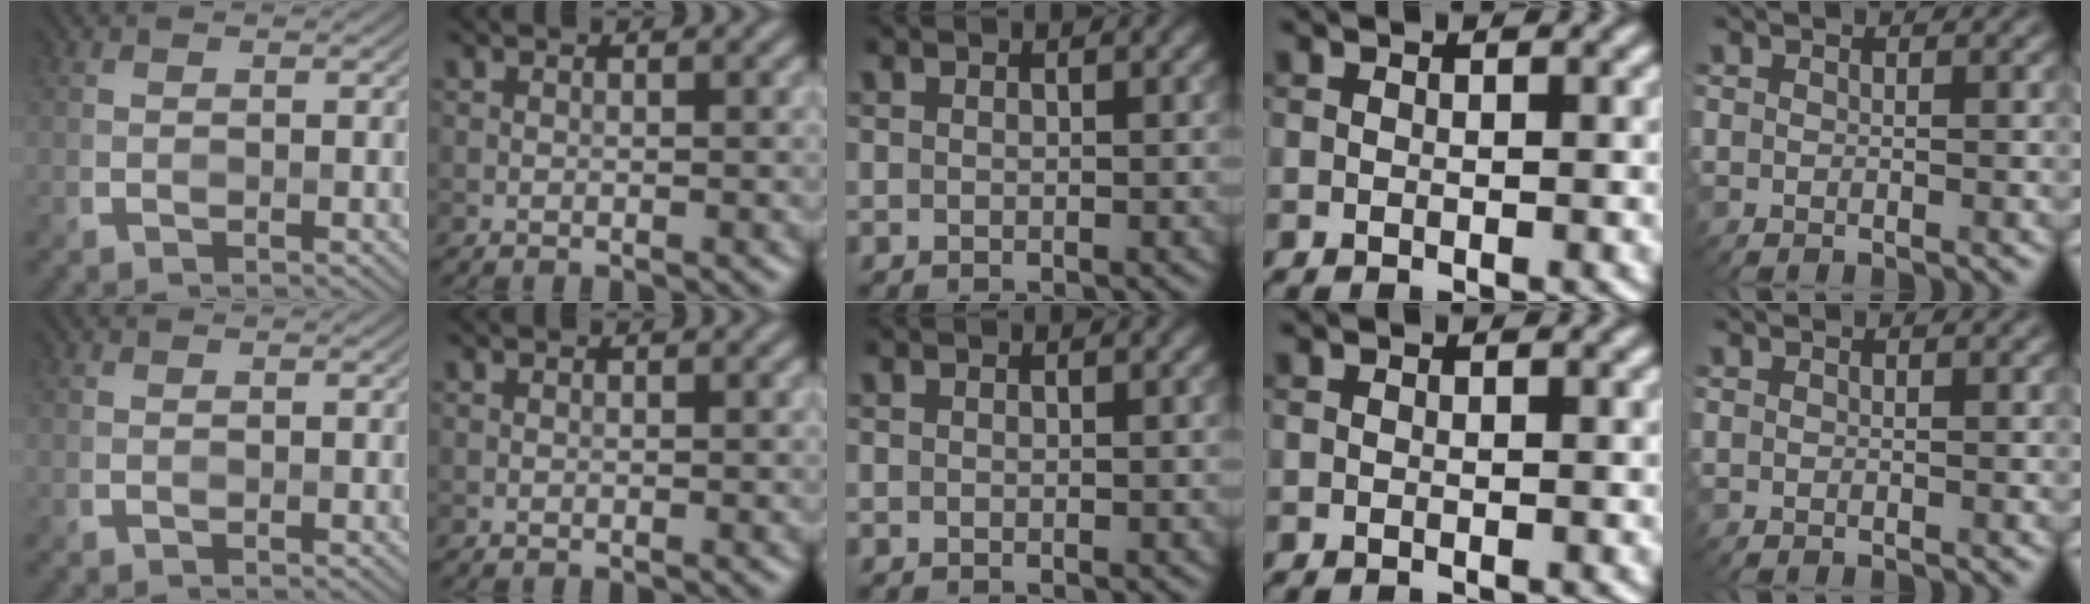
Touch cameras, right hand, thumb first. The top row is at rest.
{}